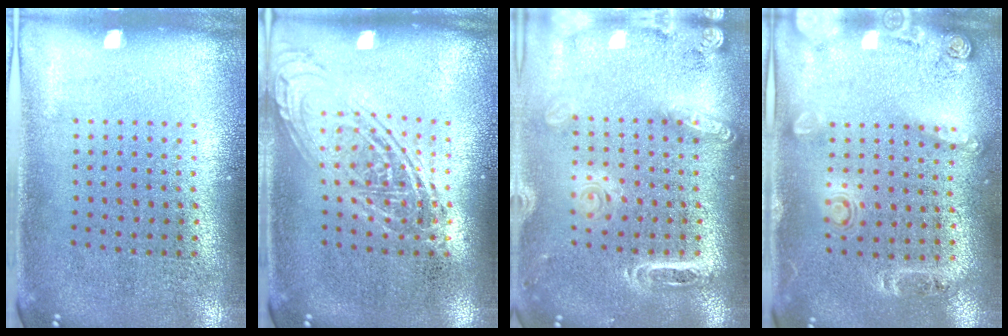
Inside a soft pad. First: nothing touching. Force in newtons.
{"total": 2.5, "press": 2.4, "slide": 0.3}
{"total": 2.0, "press": 1.8, "slide": 0.8}
{"total": 1.6, "press": 1.2, "slide": 1.1}